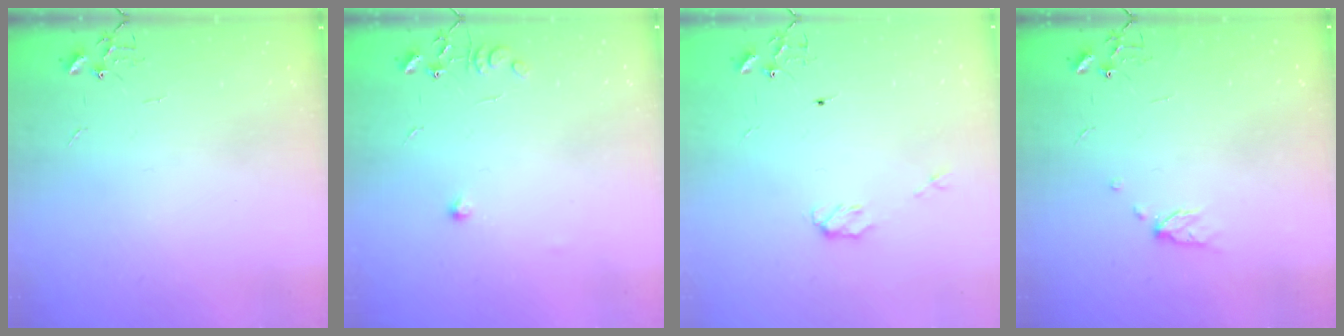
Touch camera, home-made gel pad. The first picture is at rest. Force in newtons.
{"total": 7.8, "press": 7.8, "slide": 0.5}
{"total": 3.8, "press": 3.7, "slide": 0.6}
{"total": 5.9, "press": 5.9, "slide": 0.7}